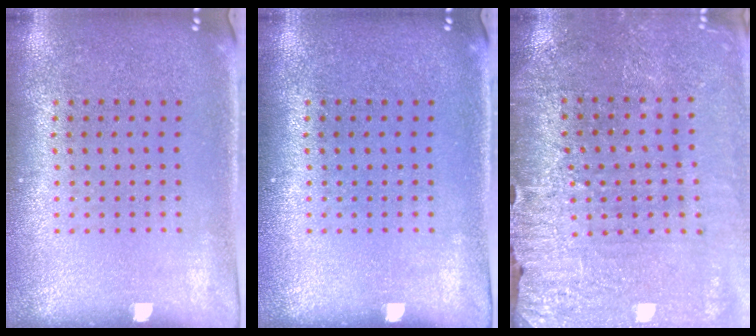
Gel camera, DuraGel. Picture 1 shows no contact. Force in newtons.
{"total": 0.0}
{"total": 3.0, "press": 3.0, "slide": 0.3}